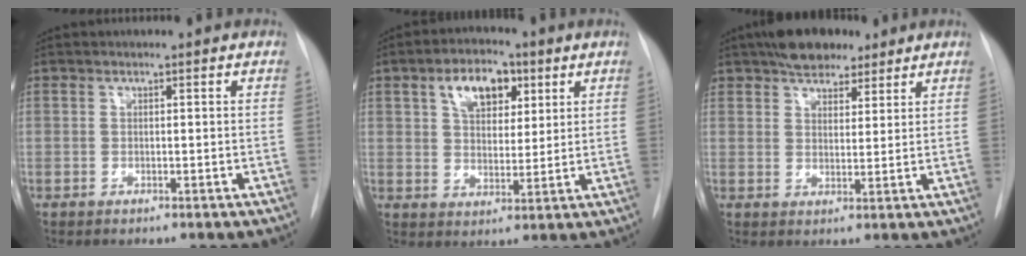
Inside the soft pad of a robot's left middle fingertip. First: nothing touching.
{"total": 7.9, "force": [3.6, 4.6, 5.4], "torque": [-0.089, 0.017, 0.062]}
{"total": 7.7, "force": [5.8, 3.5, 3.6], "torque": [-0.058, 0.013, 0.098]}